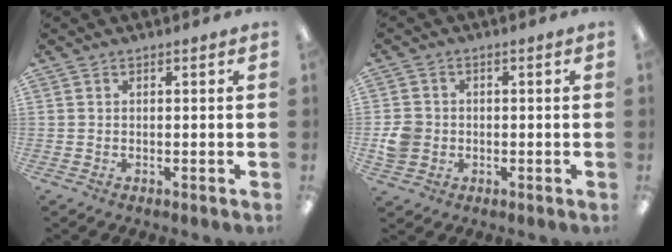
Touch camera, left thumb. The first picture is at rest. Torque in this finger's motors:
{"motor_torque": [0.02, 0.15, -0.02, -0.04, 0.03]}